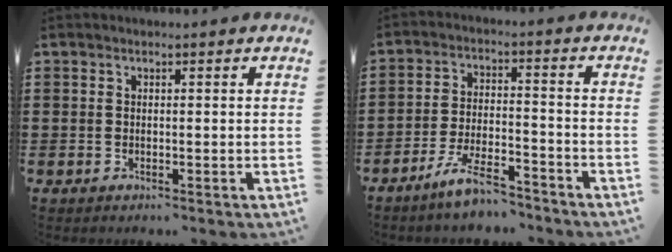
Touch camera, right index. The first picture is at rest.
{"total": 6.8, "force": [-5.9, 0.8, 3.1], "torque": [-0.077, -0.002, -0.117]}